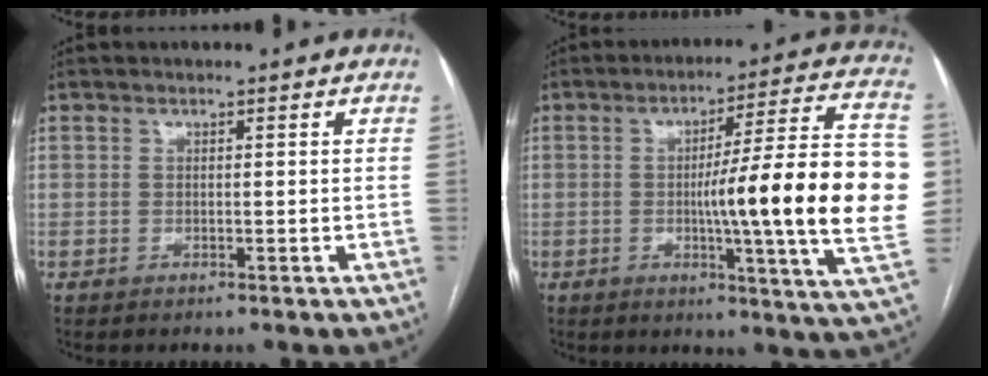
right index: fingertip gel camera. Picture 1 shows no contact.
{"total": 21.9, "force": [-1.3, -0.4, 21.8], "torque": [-0.249, 0.013, -0.024]}